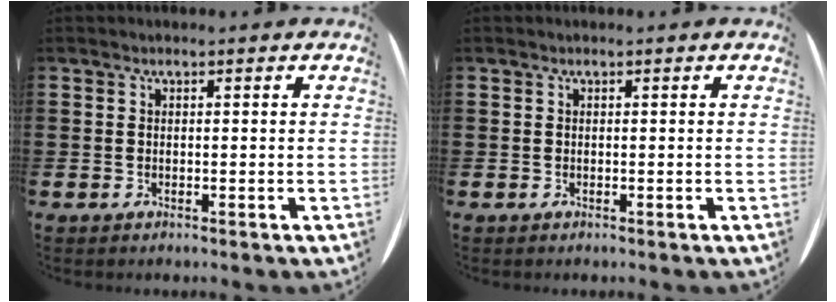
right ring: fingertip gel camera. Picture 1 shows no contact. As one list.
[{"total": 0.0}]